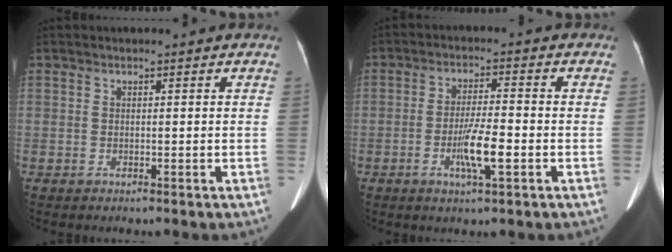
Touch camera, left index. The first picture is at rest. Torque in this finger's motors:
{"motor_torque": [0.21, 0.10, 0.18, 0.03]}